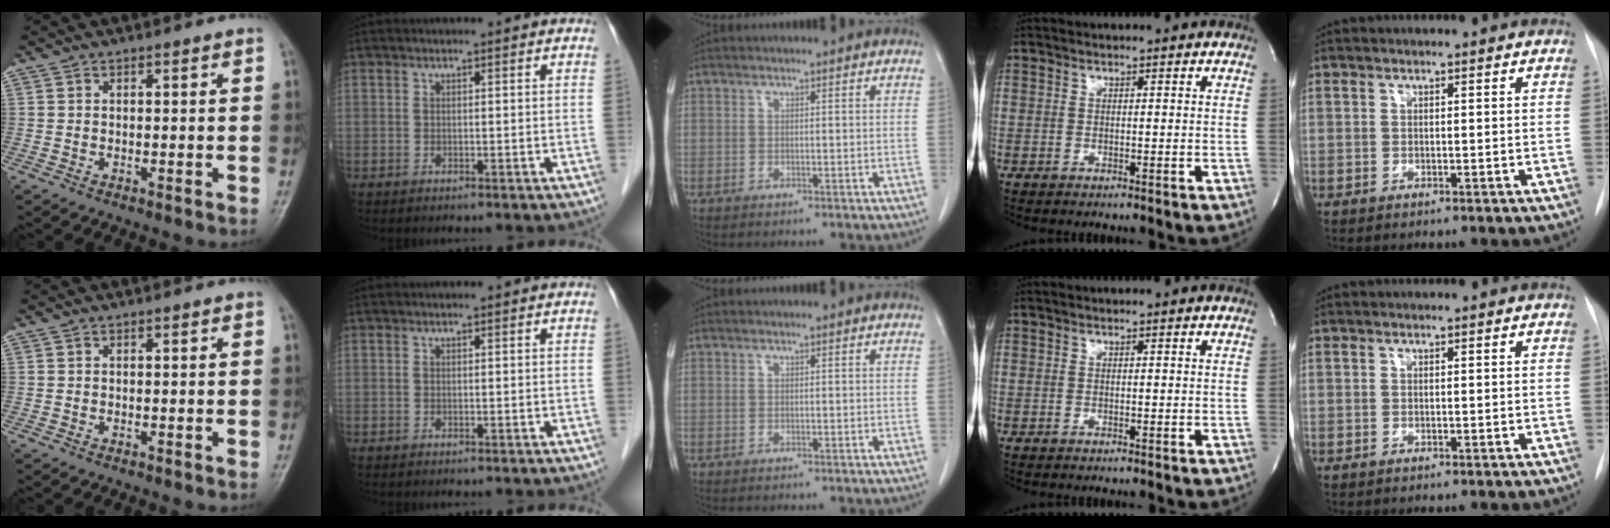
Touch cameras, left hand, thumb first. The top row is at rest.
{}